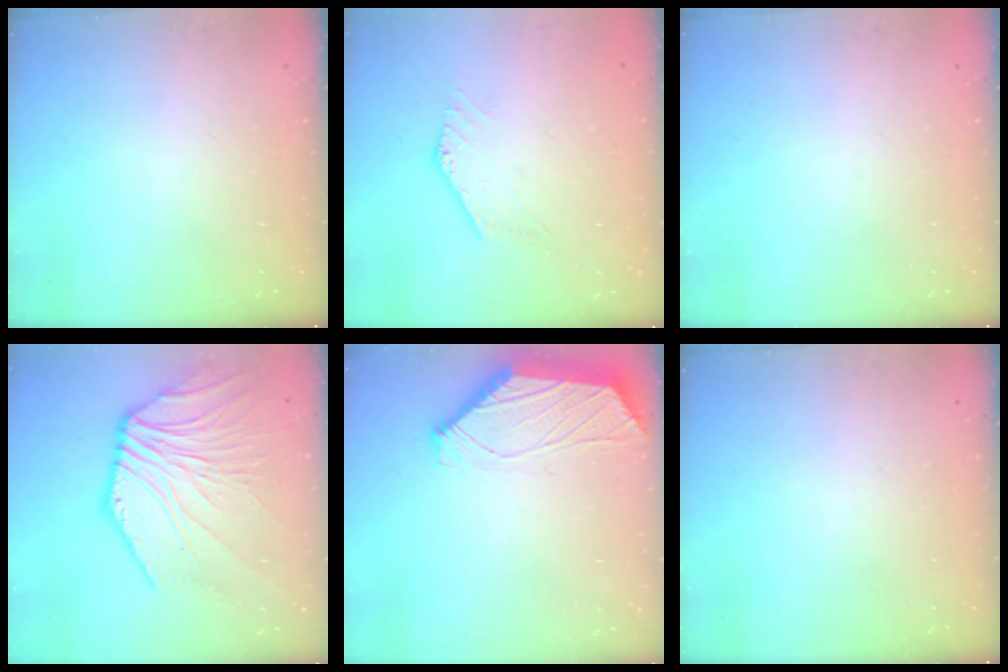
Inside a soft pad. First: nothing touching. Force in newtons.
{"total": 0.5, "press": 0.5, "slide": 0.2}
{"total": 0.0}
{"total": 12.4, "press": 12.1, "slide": 2.2}
{"total": 2.1, "press": 2.1, "slide": 0.5}
{"total": 0.0}